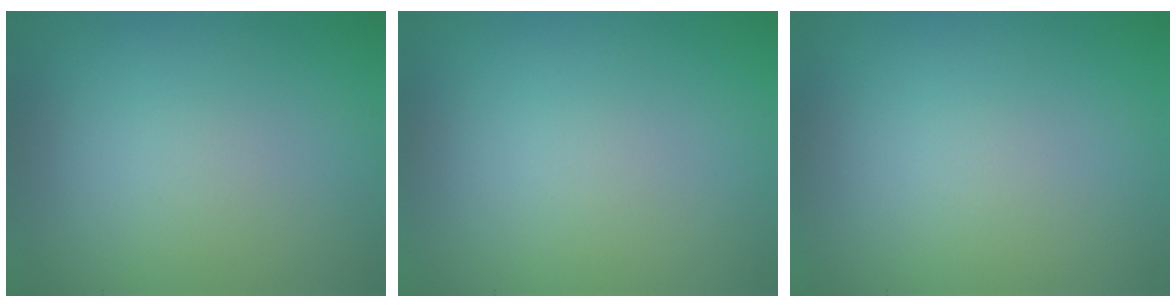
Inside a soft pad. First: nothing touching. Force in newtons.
{"total": 0.0}
{"total": 0.0}